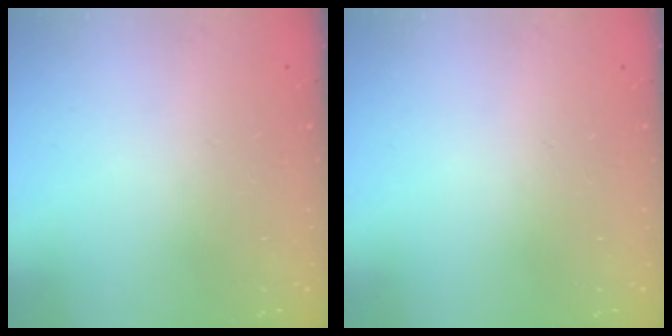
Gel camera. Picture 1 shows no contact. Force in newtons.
{"total": 0.0}